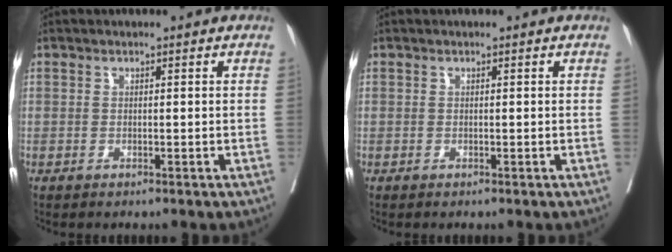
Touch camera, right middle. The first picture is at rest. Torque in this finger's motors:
{"motor_torque": [0.12, -0.12, 0.02, 0.00]}